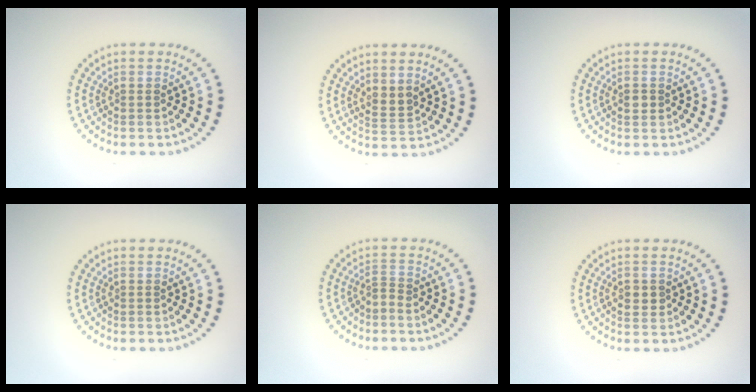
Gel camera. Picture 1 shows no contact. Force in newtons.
{"total": 1.6, "press": 1.2, "slide": 1.1}
{"total": 1.2, "press": 1.2, "slide": 0.2}
{"total": 0.0}
{"total": 0.6, "press": 0.1, "slide": 0.6}
{"total": 1.5, "press": 1.5, "slide": 0.1}